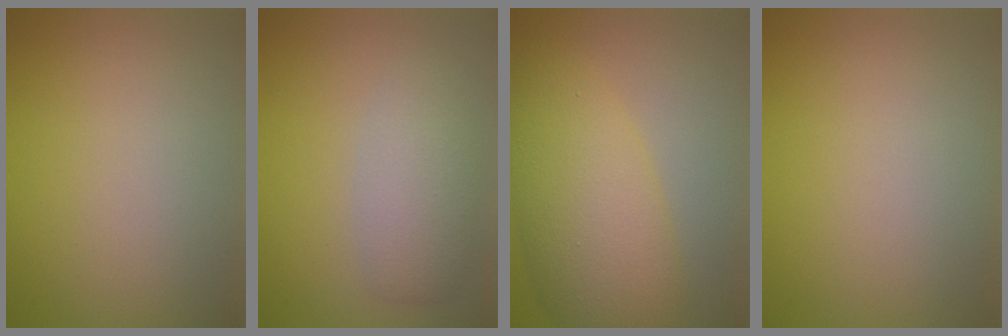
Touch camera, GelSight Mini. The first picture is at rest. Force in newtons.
{"total": 3.3, "press": 3.3, "slide": 0.1}
{"total": 7.6, "press": 7.6, "slide": 0.1}
{"total": 0.0}